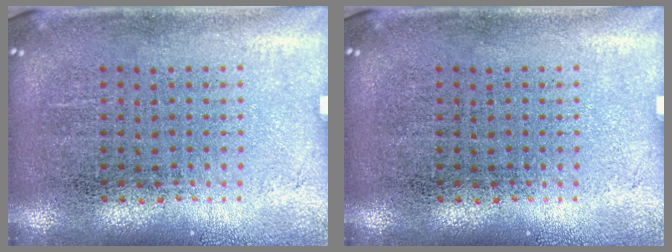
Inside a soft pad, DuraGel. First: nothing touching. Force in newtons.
{"total": 0.0}